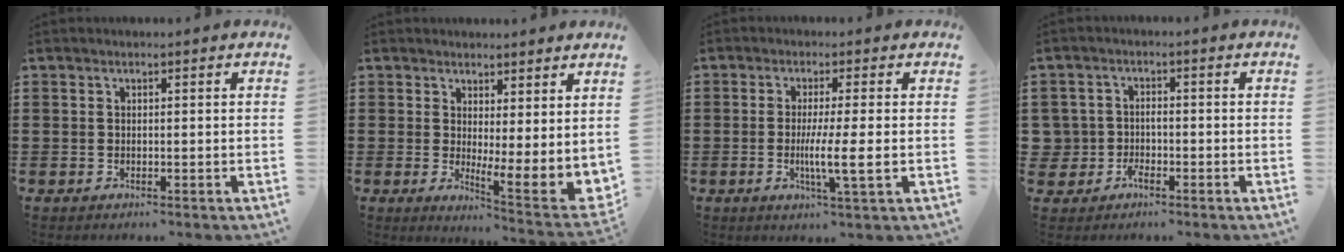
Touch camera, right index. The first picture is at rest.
{"total": 2.5, "force": [1.3, 0.1, 2.1], "torque": [-0.043, -0.033, 0.021]}
{"total": 5.6, "force": [-0.9, -0.1, 5.5], "torque": [-0.097, -0.014, -0.018]}
{"total": 2.9, "force": [-1.7, 2.2, 0.7], "torque": [-0.030, 0.001, -0.039]}